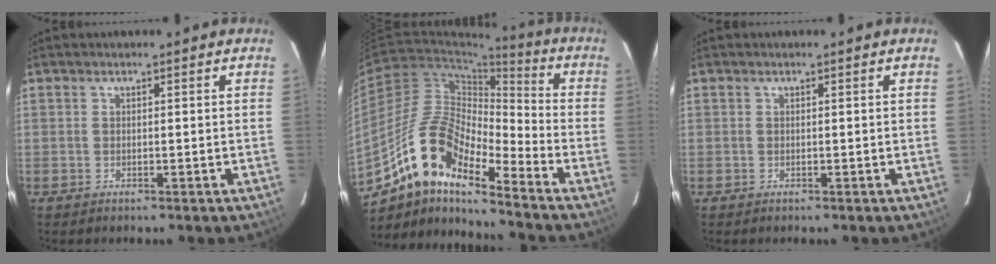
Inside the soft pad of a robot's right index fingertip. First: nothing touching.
{"total": 13.5, "force": [-9.2, 3.6, 9.1], "torque": [-0.175, 0.029, -0.164]}
{"total": 0.0}